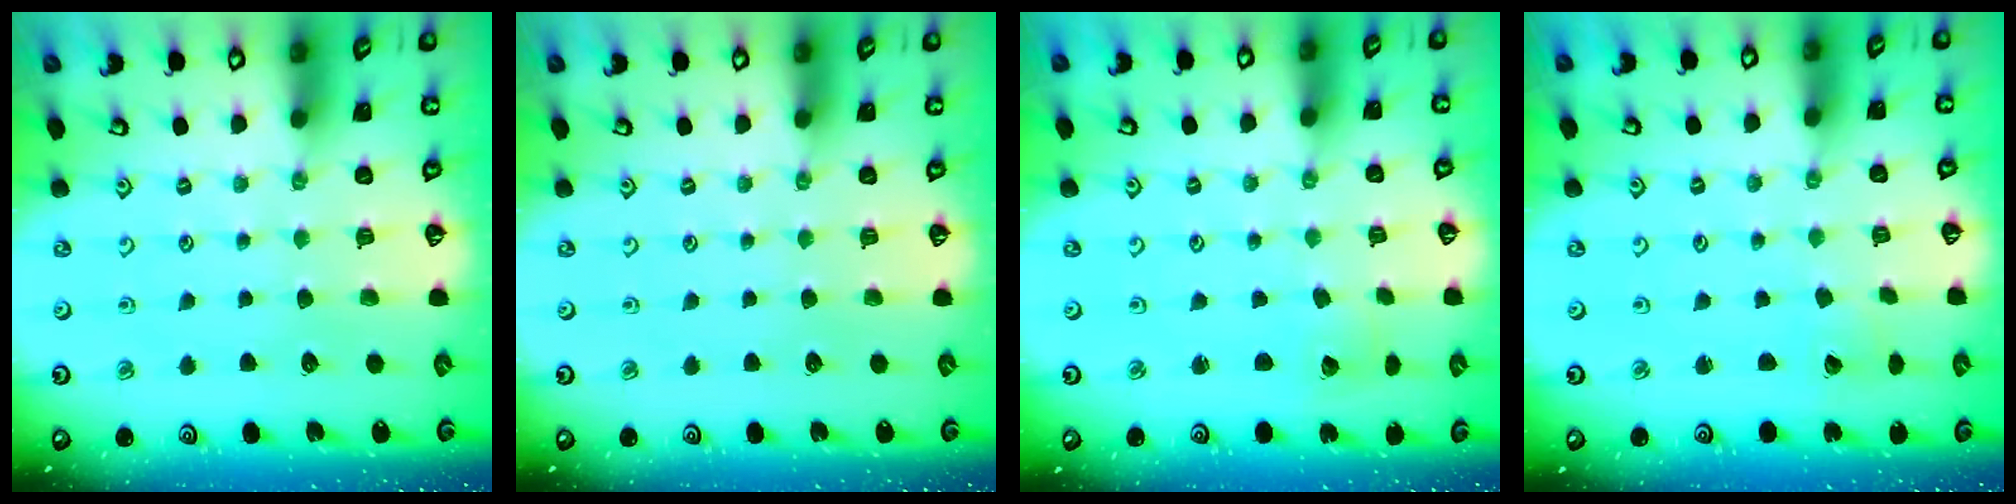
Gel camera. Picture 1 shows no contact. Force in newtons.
{"total": 0.0}
{"total": 1.8, "press": 1.8, "slide": 0.1}
{"total": 1.6, "press": 1.6, "slide": 0.1}